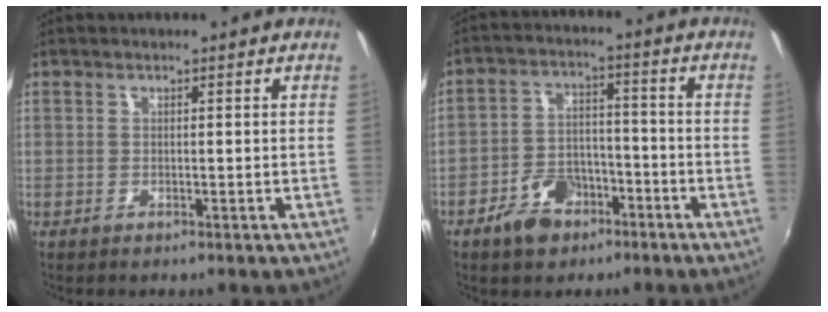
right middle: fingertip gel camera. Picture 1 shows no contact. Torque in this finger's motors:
{"motor_torque": [0.76, -0.70, 0.33, 0.08]}